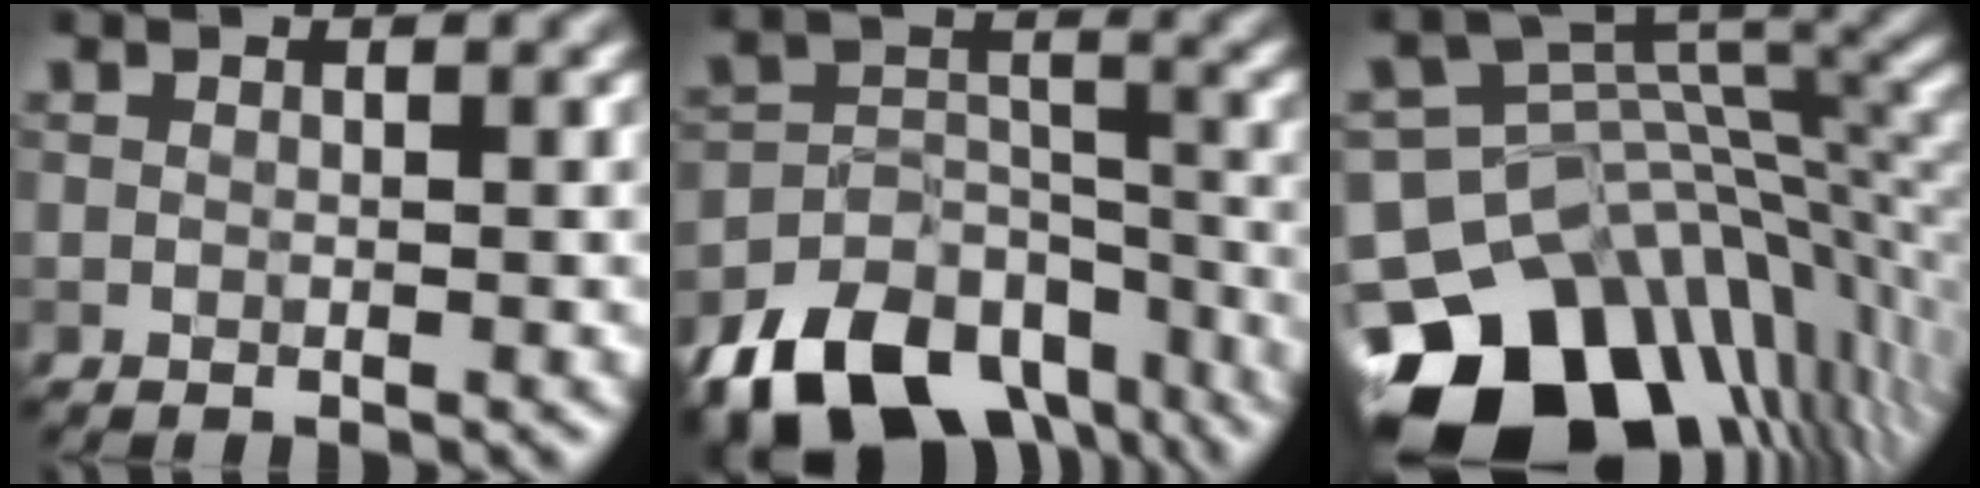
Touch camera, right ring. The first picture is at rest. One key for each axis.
{"total": 12.2, "fx": -8.9, "fy": 6.8, "fz": 5.0, "tx": -0.086, "ty": -0.009, "tz": -0.139}
{"total": 15.0, "fx": -9.0, "fy": 8.9, "fz": 8.1, "tx": -0.165, "ty": -0.007, "tz": -0.140}